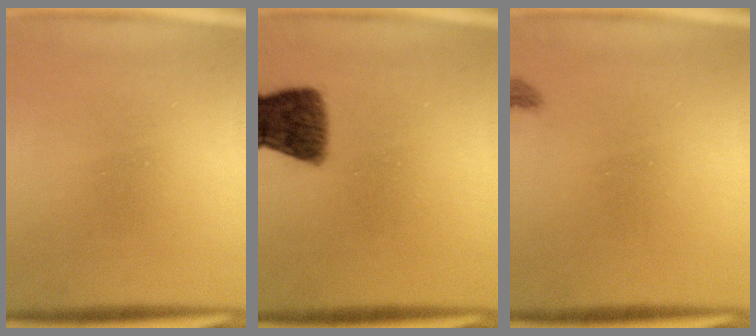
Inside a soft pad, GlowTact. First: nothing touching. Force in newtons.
{"total": 8.3}
{"total": 1.1}